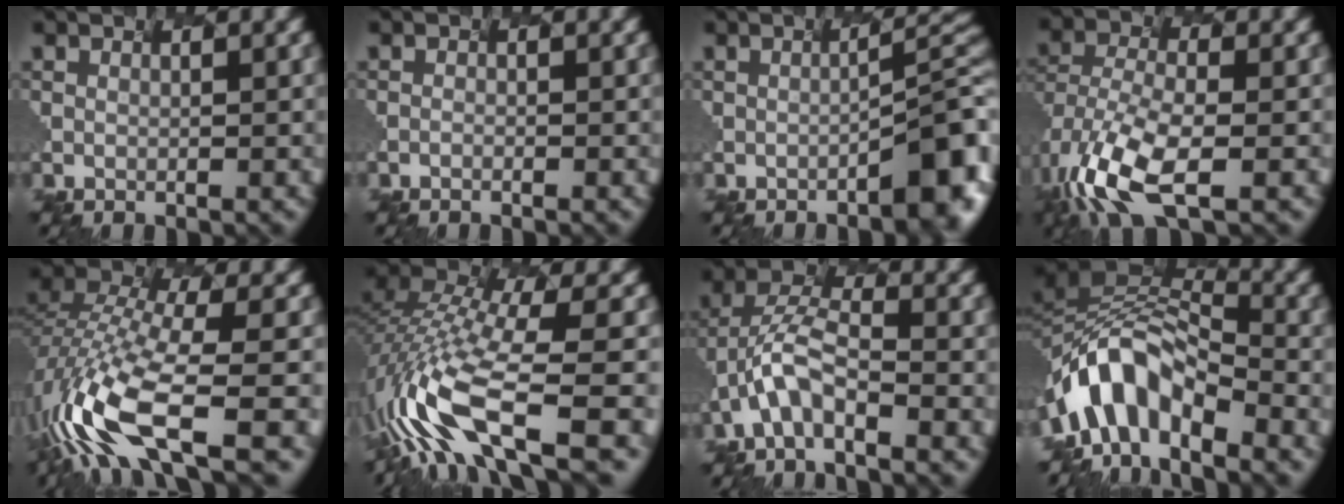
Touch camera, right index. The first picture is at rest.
{"total": 0.7, "force": [-0.7, 0.1, 0.2], "torque": [0.006, 0.006, -0.014]}
{"total": 5.3, "force": [-1.8, 0.7, 4.9], "torque": [-0.053, 0.002, 0.003]}
{"total": 8.1, "force": [-6.1, 2.1, 4.9], "torque": [-0.138, -0.017, -0.086]}
{"total": 11.1, "force": [-6.7, 3.3, 8.2], "torque": [-0.199, 0.000, -0.087]}
{"total": 11.4, "force": [-6.0, 3.6, 9.1], "torque": [-0.220, 0.005, -0.069]}
{"total": 4.8, "force": [-4.2, 0.6, 2.3], "torque": [-0.078, 0.008, -0.050]}
{"total": 7.7, "force": [-6.5, 2.5, 3.1], "torque": [-0.062, 0.006, -0.102]}